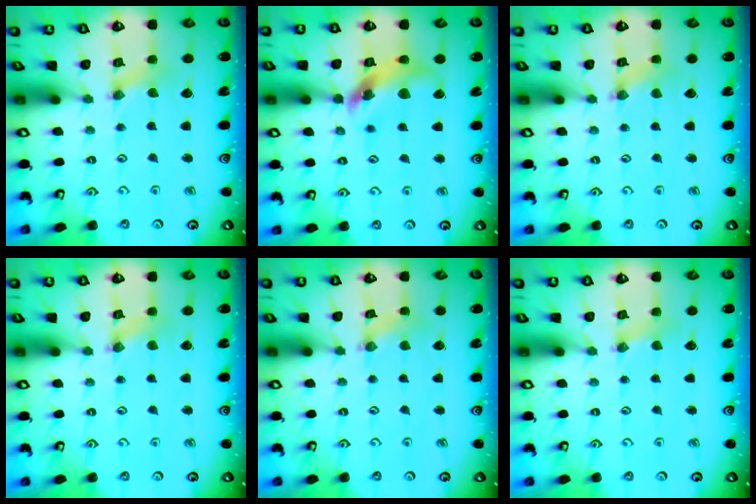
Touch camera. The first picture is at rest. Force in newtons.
{"total": 12.9, "press": 12.8, "slide": 1.8}
{"total": 1.1, "press": 1.1, "slide": 0.2}
{"total": 0.0}
{"total": 2.1, "press": 2.1, "slide": 0.4}
{"total": 2.0, "press": 2.0, "slide": 0.4}